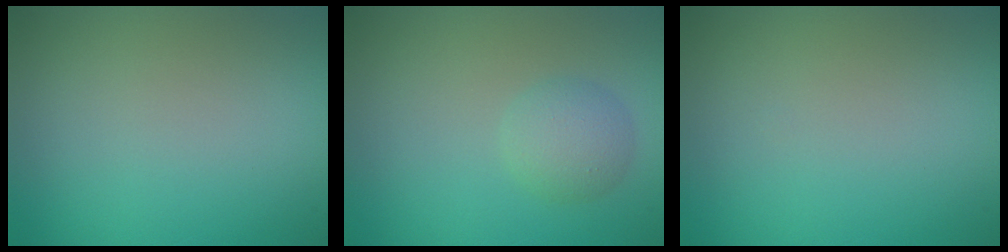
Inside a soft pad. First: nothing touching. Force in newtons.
{"total": 2.5, "press": 2.5, "slide": 0.1}
{"total": 0.0}